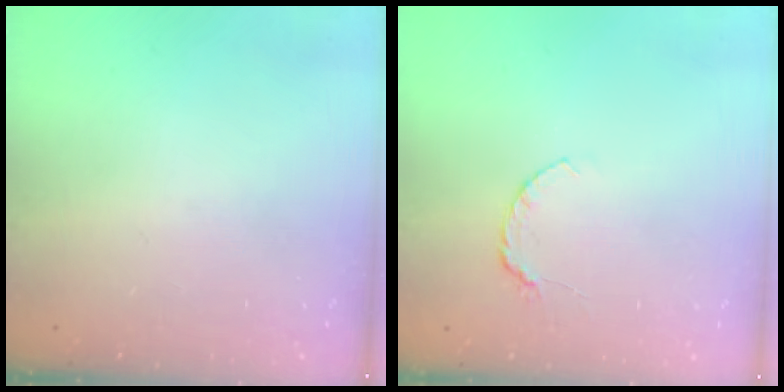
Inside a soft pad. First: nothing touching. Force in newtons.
{"total": 3.3, "press": 3.3, "slide": 0.3}